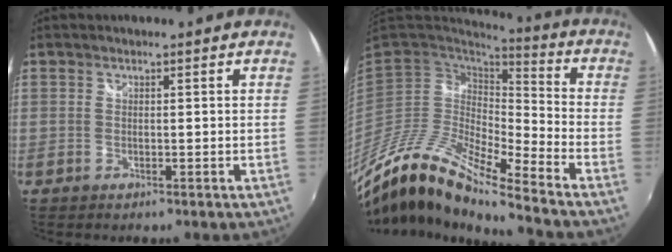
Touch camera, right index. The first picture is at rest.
{"total": 16.9, "force": [-12.8, 1.5, 10.9], "torque": [-0.196, -0.030, -0.258]}